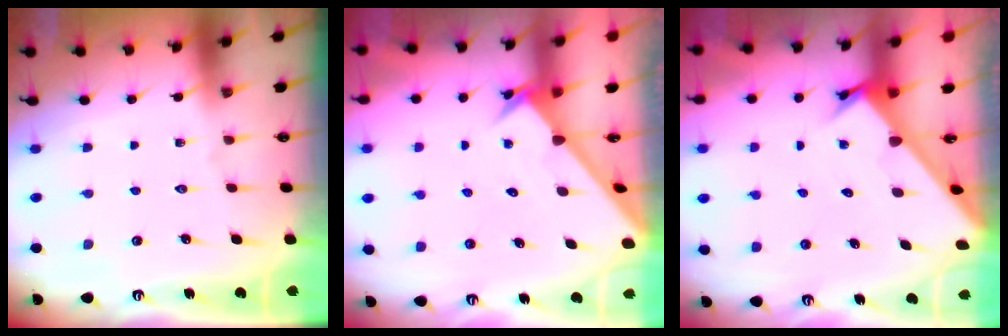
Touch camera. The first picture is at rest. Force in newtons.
{"total": 2.6, "press": 2.6, "slide": 0.2}
{"total": 2.4, "press": 2.4, "slide": 0.2}